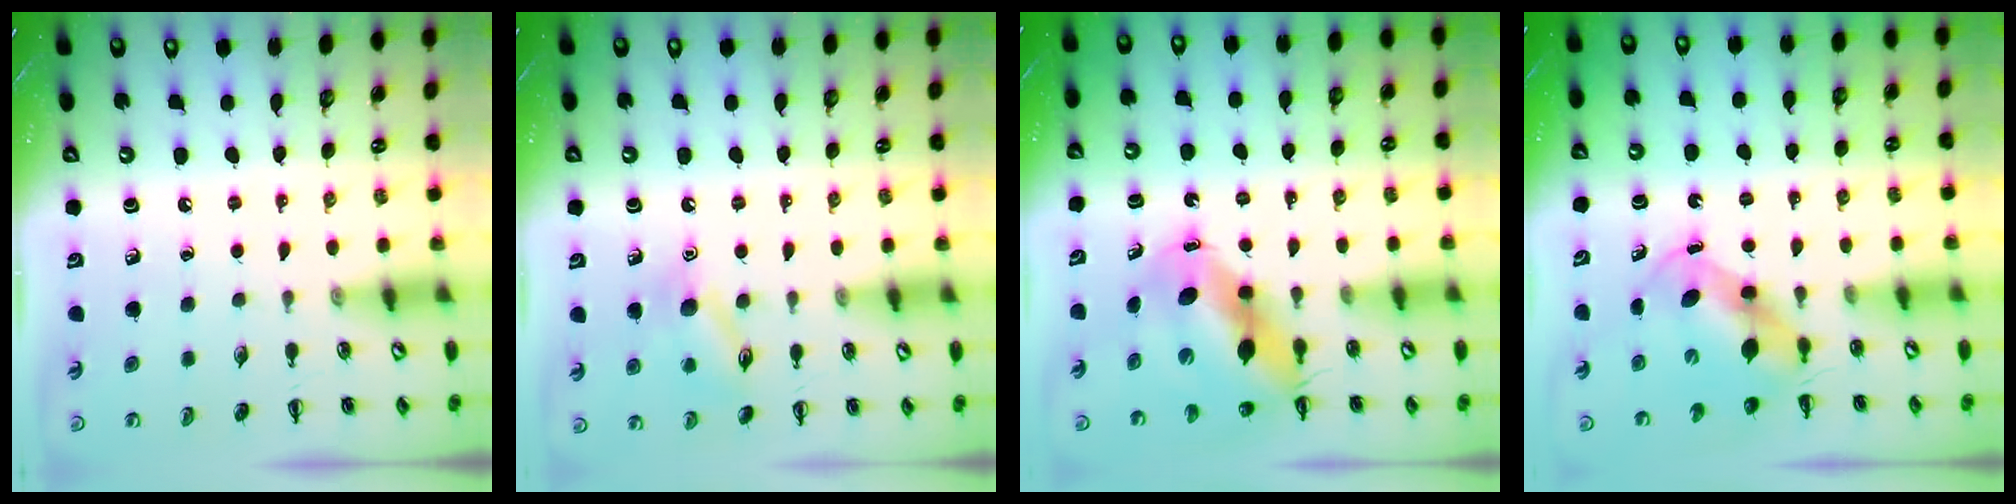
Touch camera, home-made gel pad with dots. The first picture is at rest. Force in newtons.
{"total": 10.8, "press": 10.7, "slide": 0.6}
{"total": 10.7, "press": 10.3, "slide": 3.0}
{"total": 5.8, "press": 5.8, "slide": 0.6}